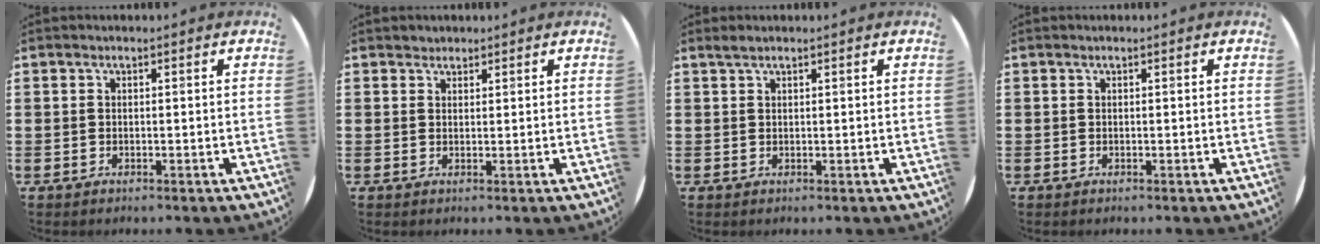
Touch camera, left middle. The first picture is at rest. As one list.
[{"total": 1.3, "force": [1.2, 0.4, -0.2], "torque": [0.003, 0.002, 0.023]}, {"total": 0.8, "force": [0.7, 0.1, 0.3], "torque": [-0.005, 0.002, 0.013]}, {"total": 0.0}]